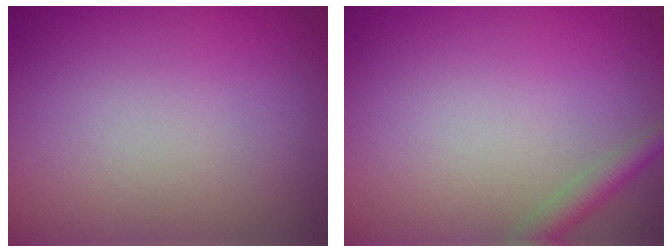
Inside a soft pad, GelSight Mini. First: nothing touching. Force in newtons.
{"total": 1.9, "press": 1.9, "slide": 0.1}